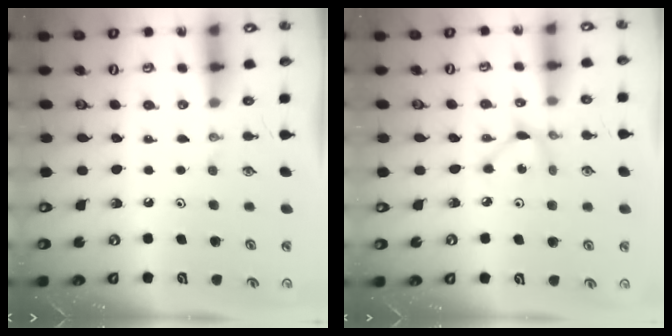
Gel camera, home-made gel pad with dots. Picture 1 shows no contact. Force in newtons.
{"total": 2.6, "press": 2.6, "slide": 0.1}